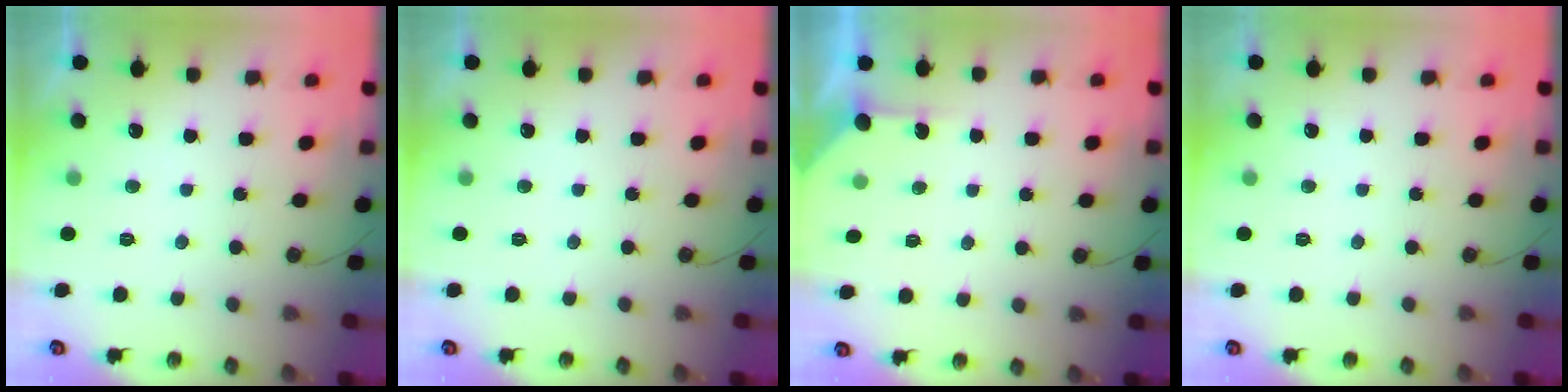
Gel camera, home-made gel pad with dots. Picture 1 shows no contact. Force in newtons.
{"total": 0.0}
{"total": 2.3, "press": 2.3, "slide": 0.2}
{"total": 0.0}